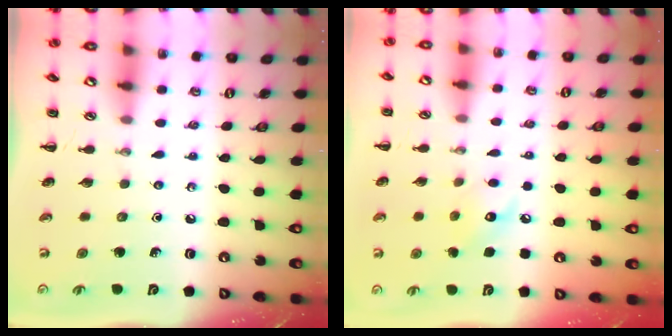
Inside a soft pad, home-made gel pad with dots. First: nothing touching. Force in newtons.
{"total": 7.6, "press": 7.5, "slide": 0.6}